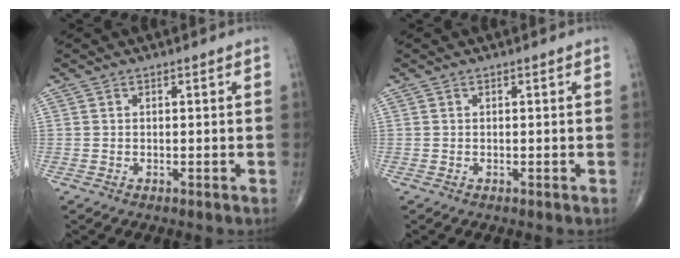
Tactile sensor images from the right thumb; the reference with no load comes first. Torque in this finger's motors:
{"motor_torque": [0.00, 0.00, -0.04, 0.04, 0.00]}